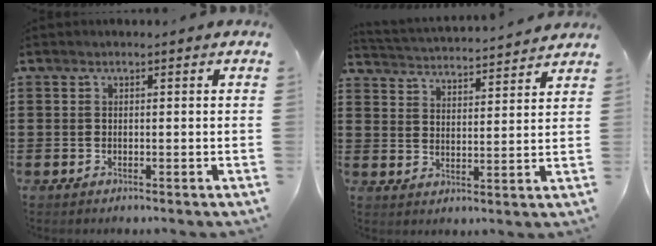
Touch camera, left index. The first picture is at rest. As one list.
[{"total": 3.0, "force": [3.0, -0.5, -0.1], "torque": [-0.017, -0.030, 0.045]}]